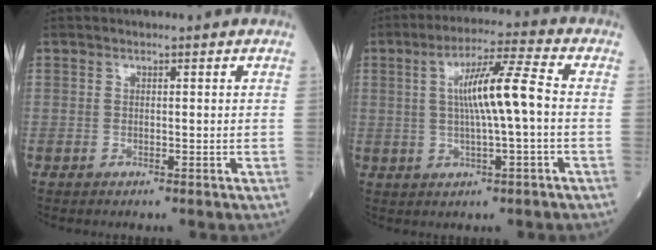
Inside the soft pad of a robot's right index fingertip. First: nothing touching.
{"total": 9.2, "force": [0.4, 0.1, 9.2], "torque": [-0.164, 0.012, 0.005]}